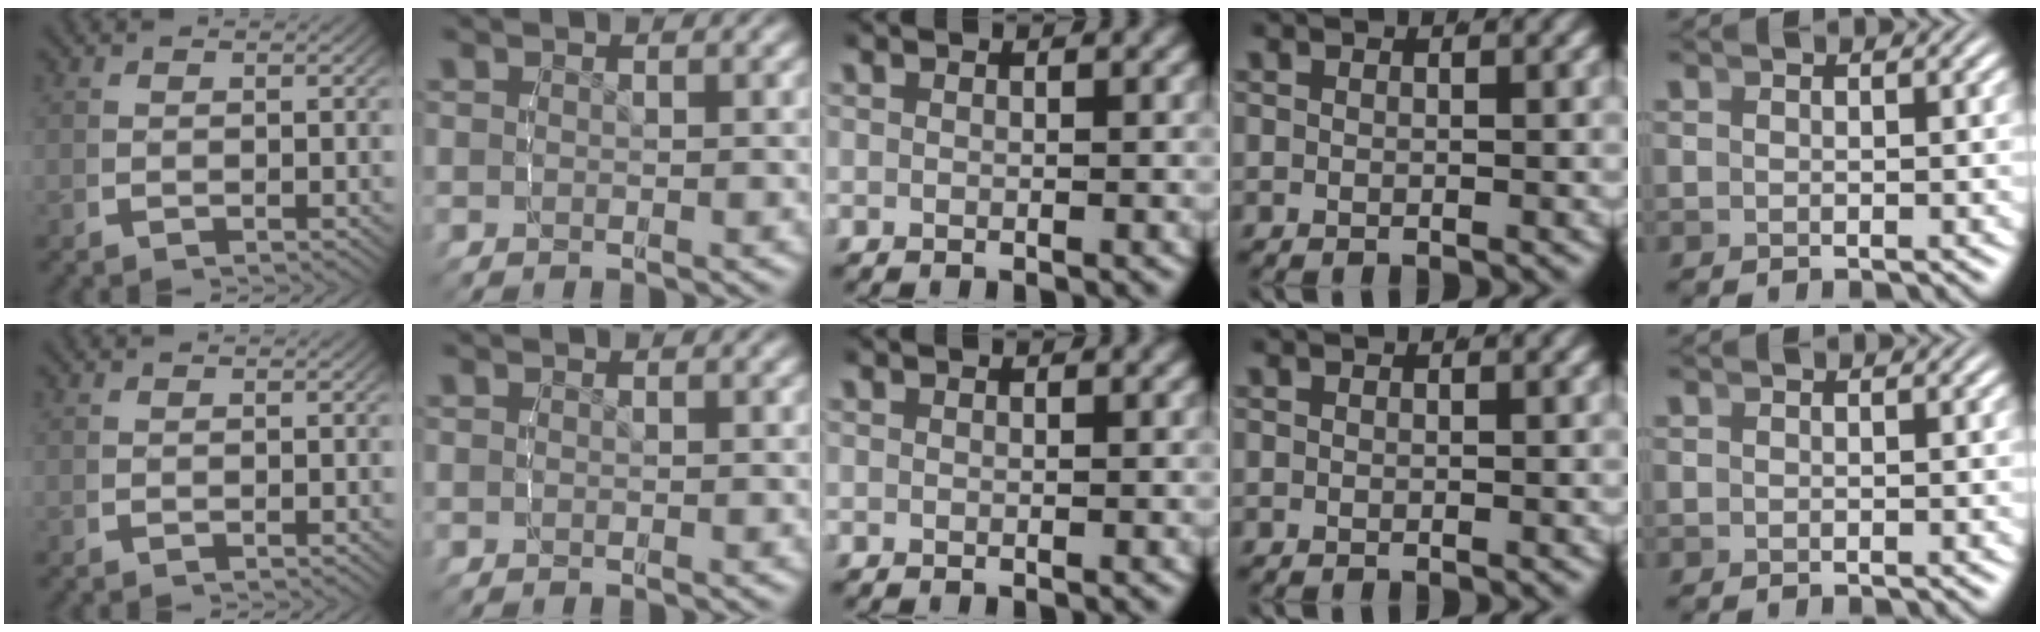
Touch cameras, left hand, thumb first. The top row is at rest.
{}